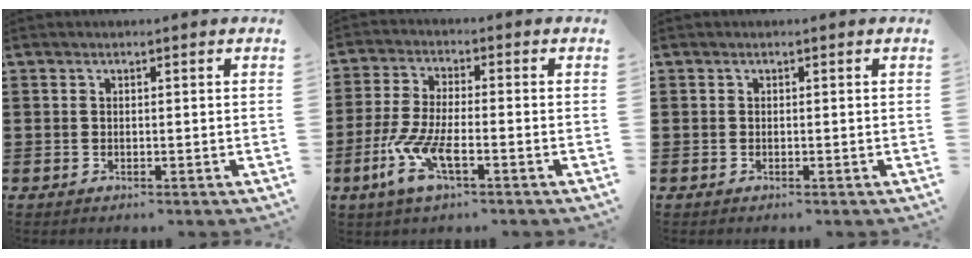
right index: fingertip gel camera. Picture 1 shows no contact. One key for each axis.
{"total": 7.3, "fx": -3.1, "fy": 1.9, "fz": 6.4, "tx": -0.162, "ty": -0.019, "tz": -0.063}
{"total": 0.0}